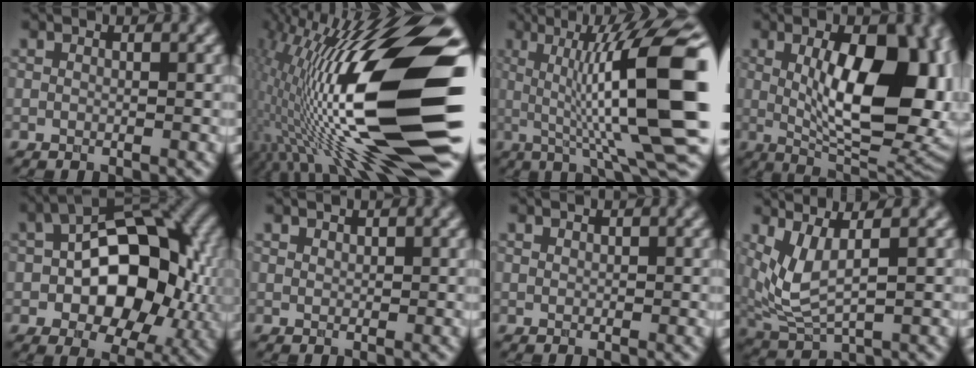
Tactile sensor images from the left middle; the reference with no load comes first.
{"total": 19.4, "force": [-0.1, 5.1, 18.7], "torque": [-0.320, 0.018, -0.009]}
{"total": 14.6, "force": [0.6, 3.0, 14.2], "torque": [-0.196, 0.017, 0.008]}
{"total": 14.4, "force": [1.3, 6.3, 12.9], "torque": [-0.160, 0.000, 0.027]}
{"total": 11.8, "force": [-0.6, 7.4, 9.2], "torque": [-0.115, 0.023, -0.011]}
{"total": 1.0, "force": [0.9, 0.1, -0.2], "torque": [0.004, -0.001, 0.018]}
{"total": 0.6, "force": [0.5, 0.0, -0.3], "torque": [0.007, 0.000, 0.014]}
{"total": 3.9, "force": [1.2, 1.3, 3.5], "torque": [-0.090, -0.007, 0.037]}